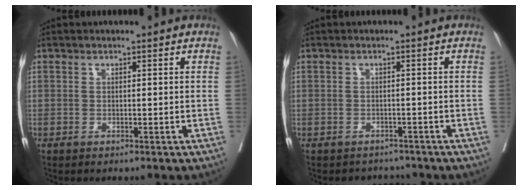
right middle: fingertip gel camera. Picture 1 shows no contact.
{"total": 2.4, "force": [-2.2, 0.9, -0.5], "torque": [0.006, 0.003, -0.032]}